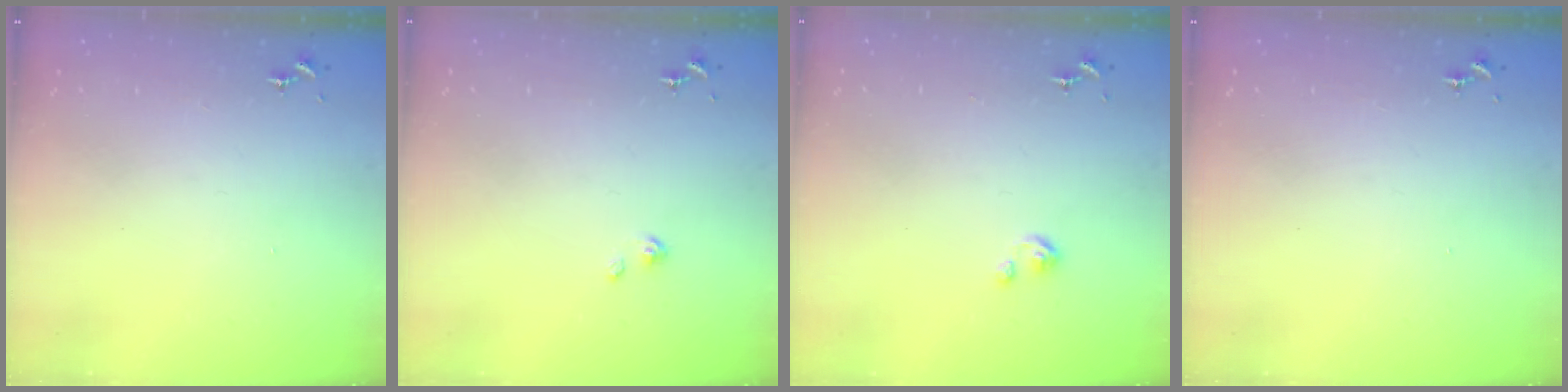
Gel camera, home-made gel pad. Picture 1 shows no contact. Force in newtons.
{"total": 2.4, "press": 2.4, "slide": 0.3}
{"total": 3.1, "press": 3.1, "slide": 0.2}
{"total": 0.0}